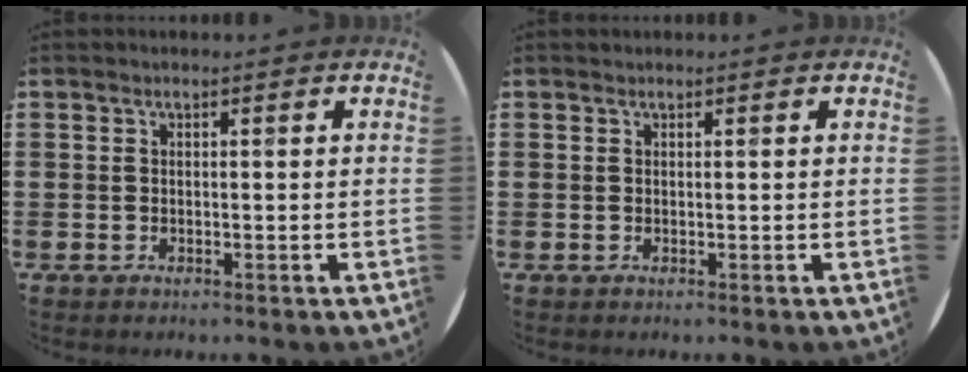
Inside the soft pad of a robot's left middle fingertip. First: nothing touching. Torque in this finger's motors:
{"motor_torque": [-0.09, 0.11, -0.03, -0.01]}